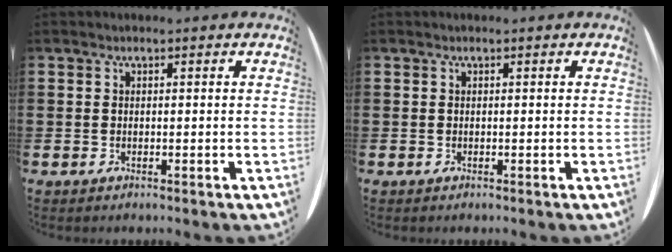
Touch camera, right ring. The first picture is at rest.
{"total": 0.0}